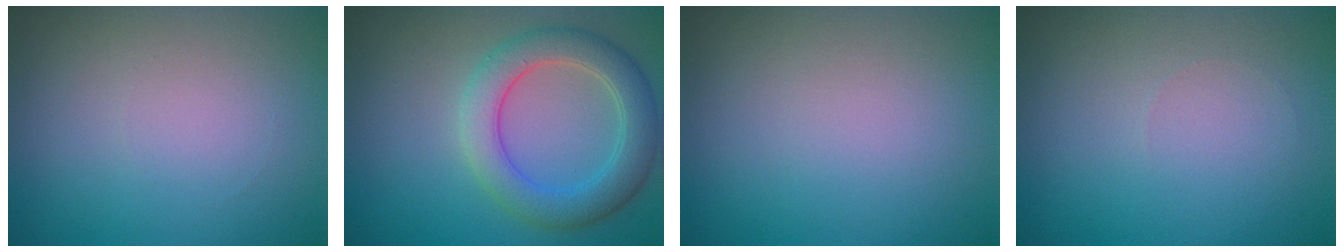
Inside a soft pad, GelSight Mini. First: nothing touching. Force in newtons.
{"total": 5.0, "press": 5.0, "slide": 0.4}
{"total": 0.0}
{"total": 0.0}